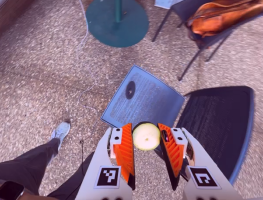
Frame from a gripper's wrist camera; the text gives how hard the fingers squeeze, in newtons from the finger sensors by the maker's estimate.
{"total": 9.3, "left": 9.4, "right": 9.2}